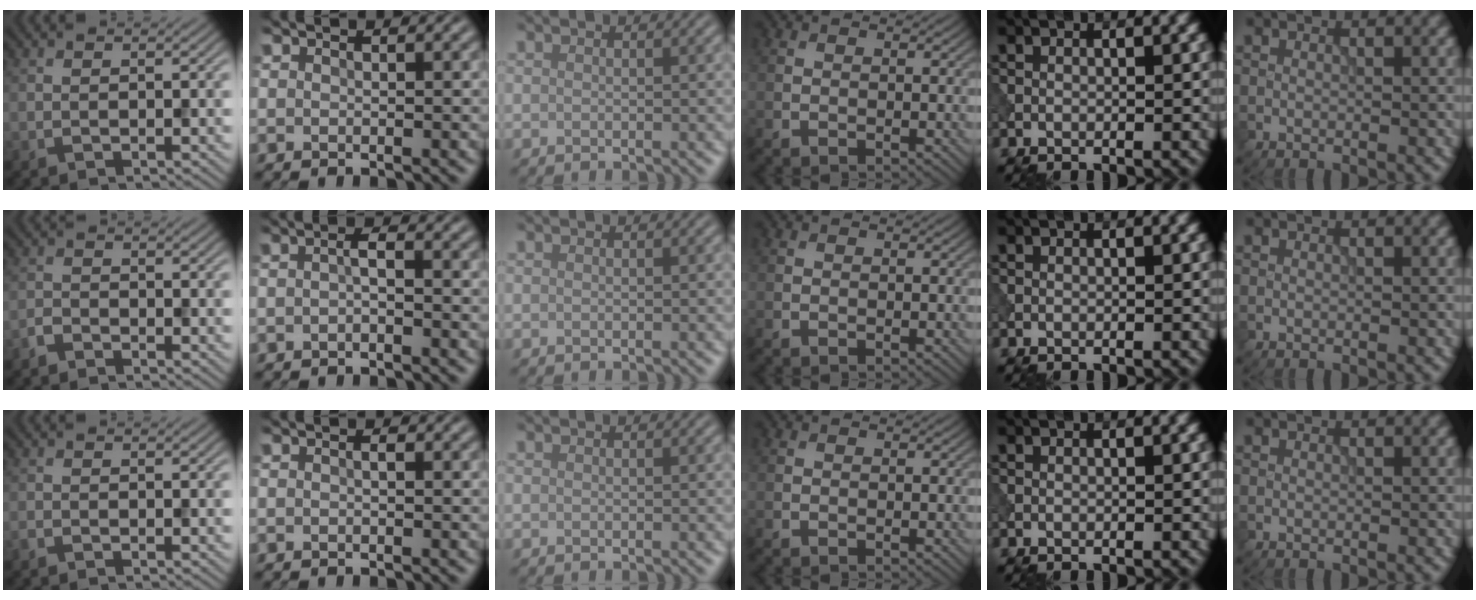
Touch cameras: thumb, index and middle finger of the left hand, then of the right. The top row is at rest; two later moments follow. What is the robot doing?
{"motion": "dispense", "object": "pipette"}